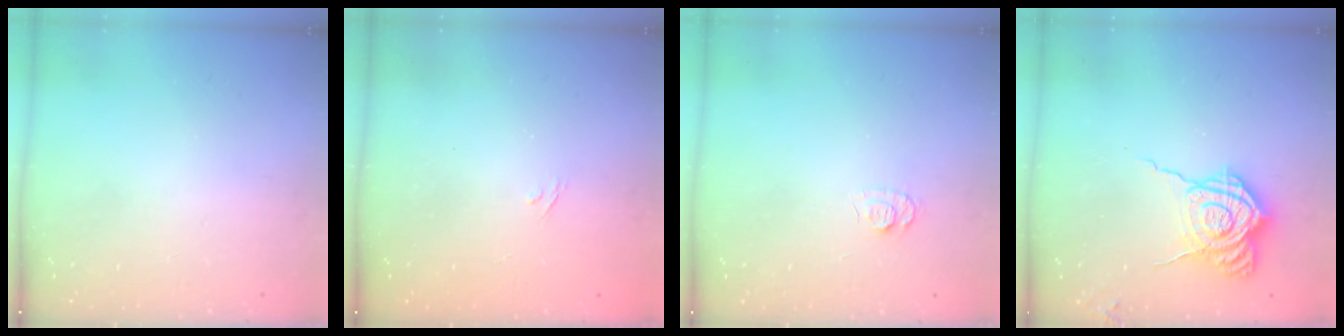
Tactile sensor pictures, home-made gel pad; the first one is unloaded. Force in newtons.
{"total": 2.0, "press": 1.7, "slide": 1.2}
{"total": 5.8, "press": 5.8, "slide": 0.7}
{"total": 11.2, "press": 11.1, "slide": 1.3}